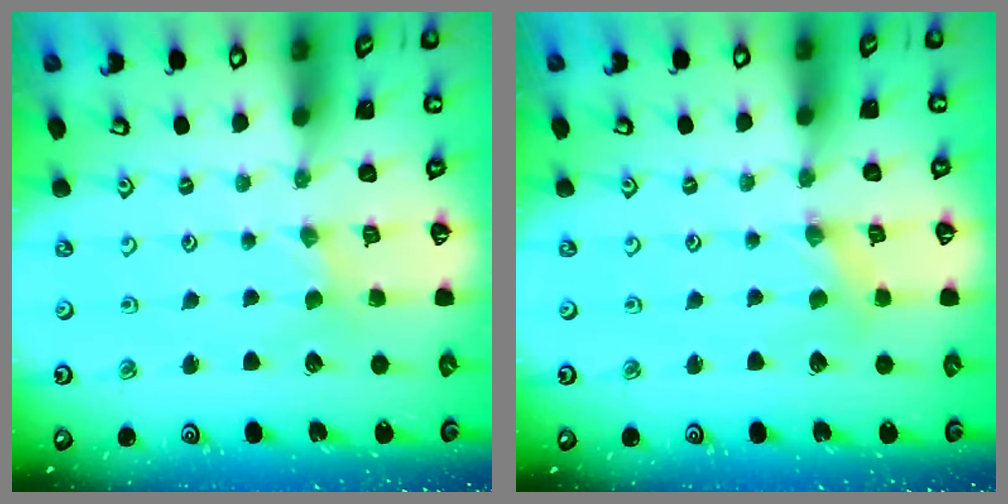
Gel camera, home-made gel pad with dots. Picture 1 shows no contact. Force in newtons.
{"total": 1.7, "press": 1.7, "slide": 0.4}